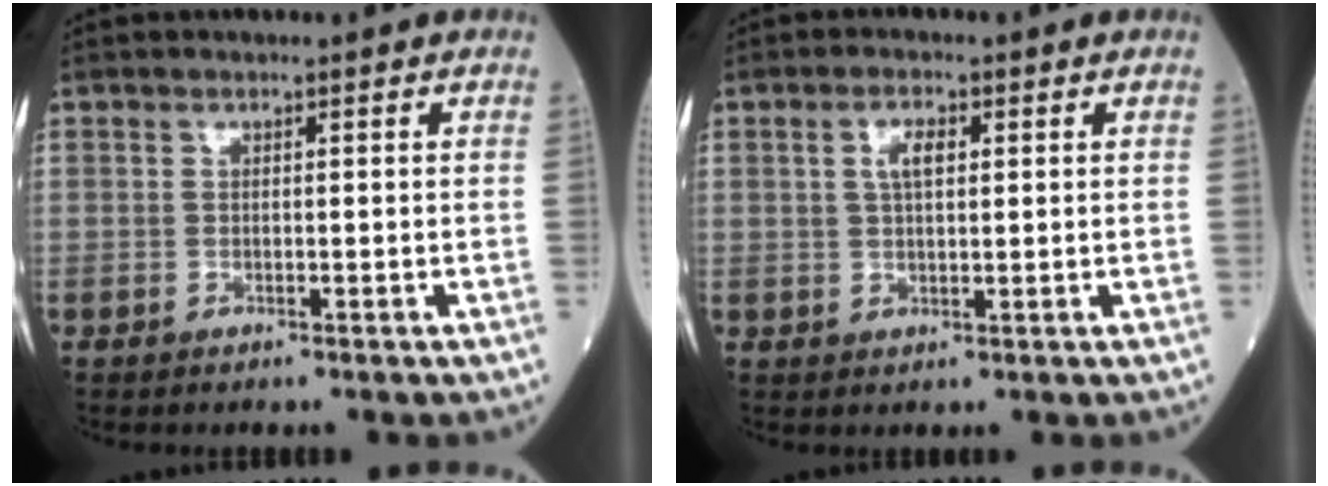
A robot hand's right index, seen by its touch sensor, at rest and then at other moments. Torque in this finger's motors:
{"motor_torque": [0.03, 0.01, 0.05, 0.02]}